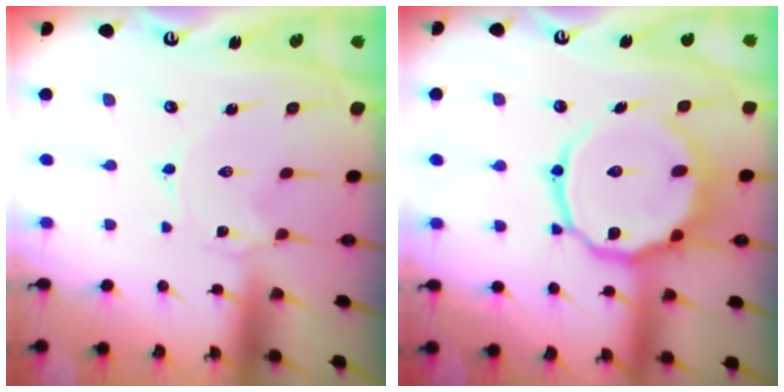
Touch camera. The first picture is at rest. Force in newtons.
{"total": 17.3, "press": 17.2, "slide": 1.6}